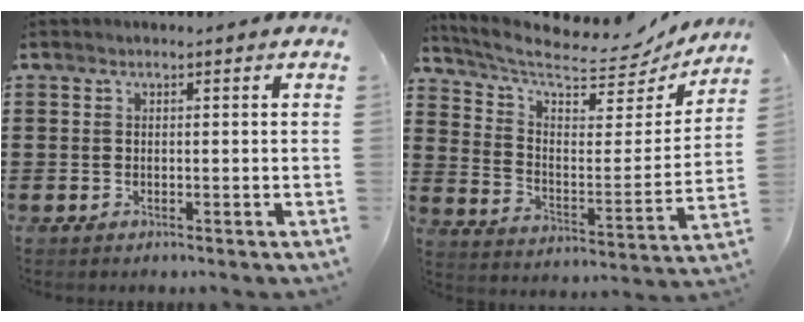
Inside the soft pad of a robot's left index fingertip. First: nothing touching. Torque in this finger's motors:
{"motor_torque": [1.79, -0.35, 0.19, -0.02]}